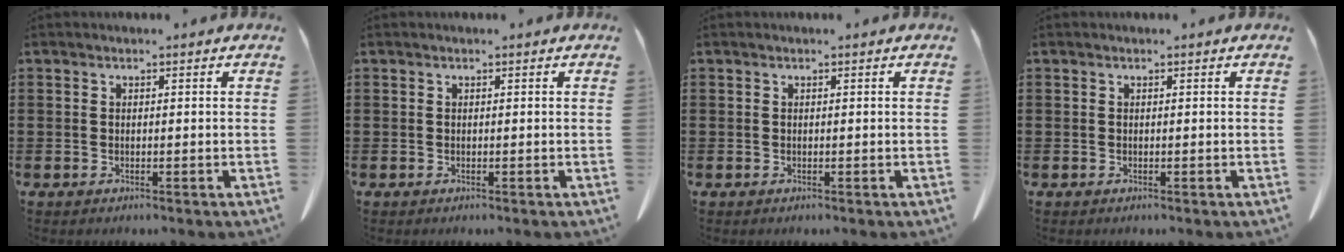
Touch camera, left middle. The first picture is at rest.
{"total": 0.0}
{"total": 0.0}
{"total": 0.0}